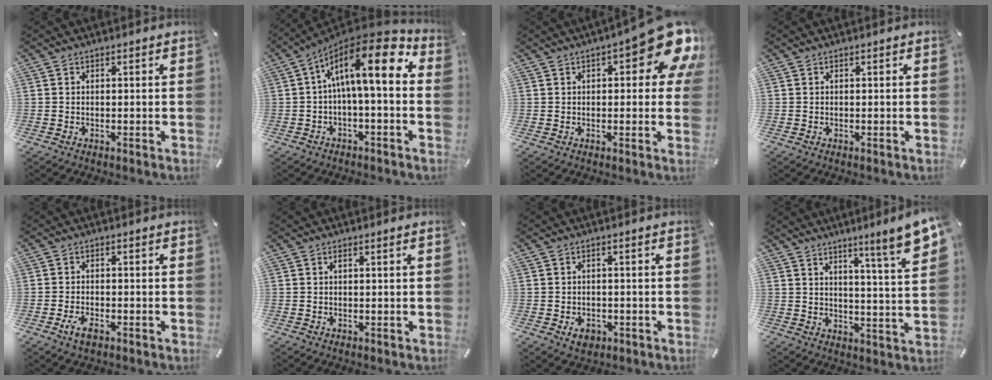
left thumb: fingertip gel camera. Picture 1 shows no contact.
{"total": 16.4, "force": [4.1, 5.3, 14.9], "torque": [-0.247, -0.028, 0.060]}
{"total": 15.2, "force": [6.4, 5.2, 12.8], "torque": [-0.161, -0.043, 0.101]}
{"total": 0.0}
{"total": 3.3, "force": [-1.9, 1.6, 2.2], "torque": [-0.049, 0.003, -0.035]}
{"total": 0.9, "force": [0.2, 0.0, 0.9], "torque": [-0.016, 0.000, 0.003]}
{"total": 3.6, "force": [-1.5, 2.7, 1.8], "torque": [-0.035, 0.005, -0.028]}
{"total": 11.1, "force": [7.5, 0.0, 8.2], "torque": [-0.125, -0.054, 0.115]}